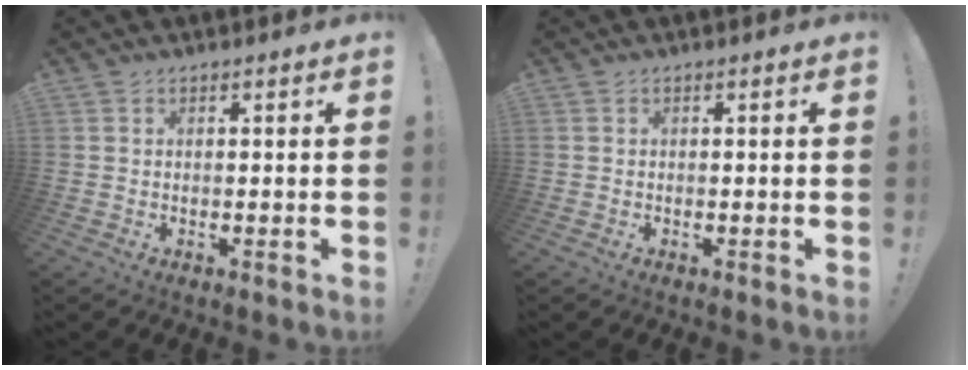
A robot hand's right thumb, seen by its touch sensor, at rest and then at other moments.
{"total": 0.0}